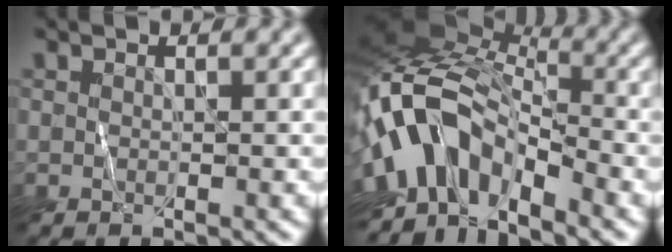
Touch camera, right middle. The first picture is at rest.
{"total": 10.1, "force": [-3.9, 5.5, 7.5], "torque": [-0.128, 0.014, -0.080]}